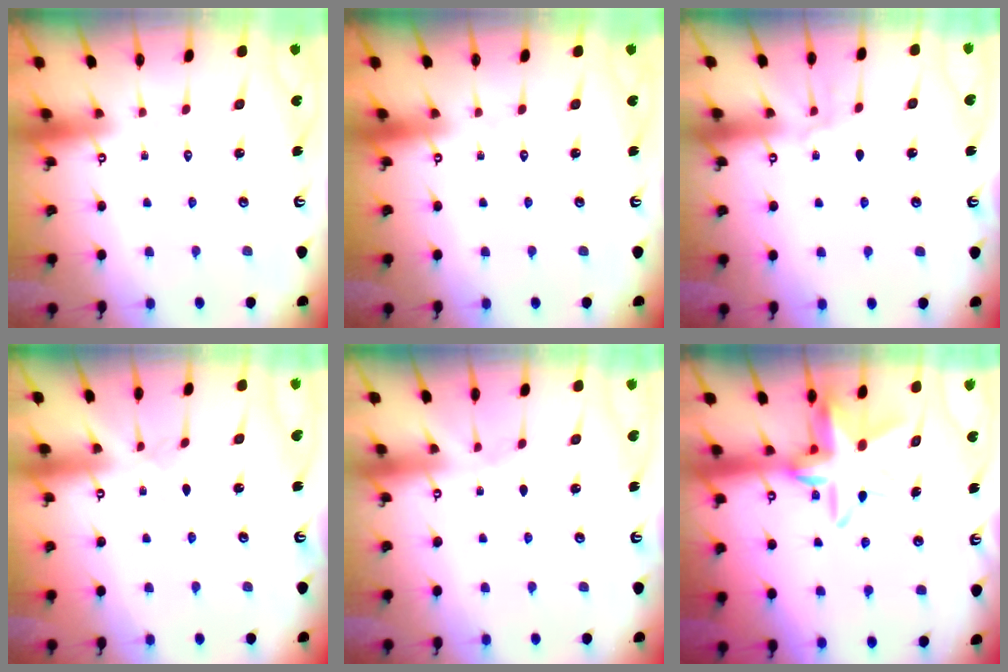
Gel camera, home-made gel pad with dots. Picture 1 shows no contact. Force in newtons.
{"total": 0.0}
{"total": 4.8, "press": 4.6, "slide": 1.4}
{"total": 2.1, "press": 2.1, "slide": 0.5}
{"total": 2.1, "press": 2.1, "slide": 0.4}
{"total": 12.5, "press": 12.2, "slide": 2.8}